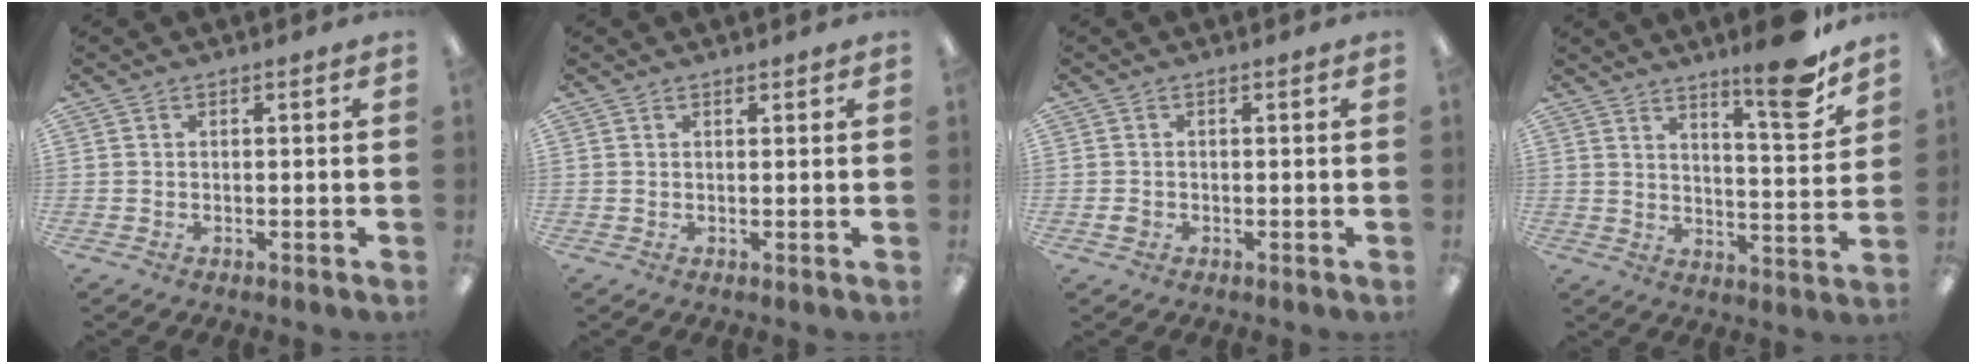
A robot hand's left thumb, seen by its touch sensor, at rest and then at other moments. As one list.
[{"total": 0.8, "force": [0.7, 0.3, 0.1], "torque": [0.005, -0.003, 0.011]}, {"total": 1.1, "force": [-0.3, 0.9, 0.5], "torque": [-0.008, 0.001, -0.006]}, {"total": 12.8, "force": [9.8, 2.2, 8.0], "torque": [-0.103, -0.073, 0.155]}]